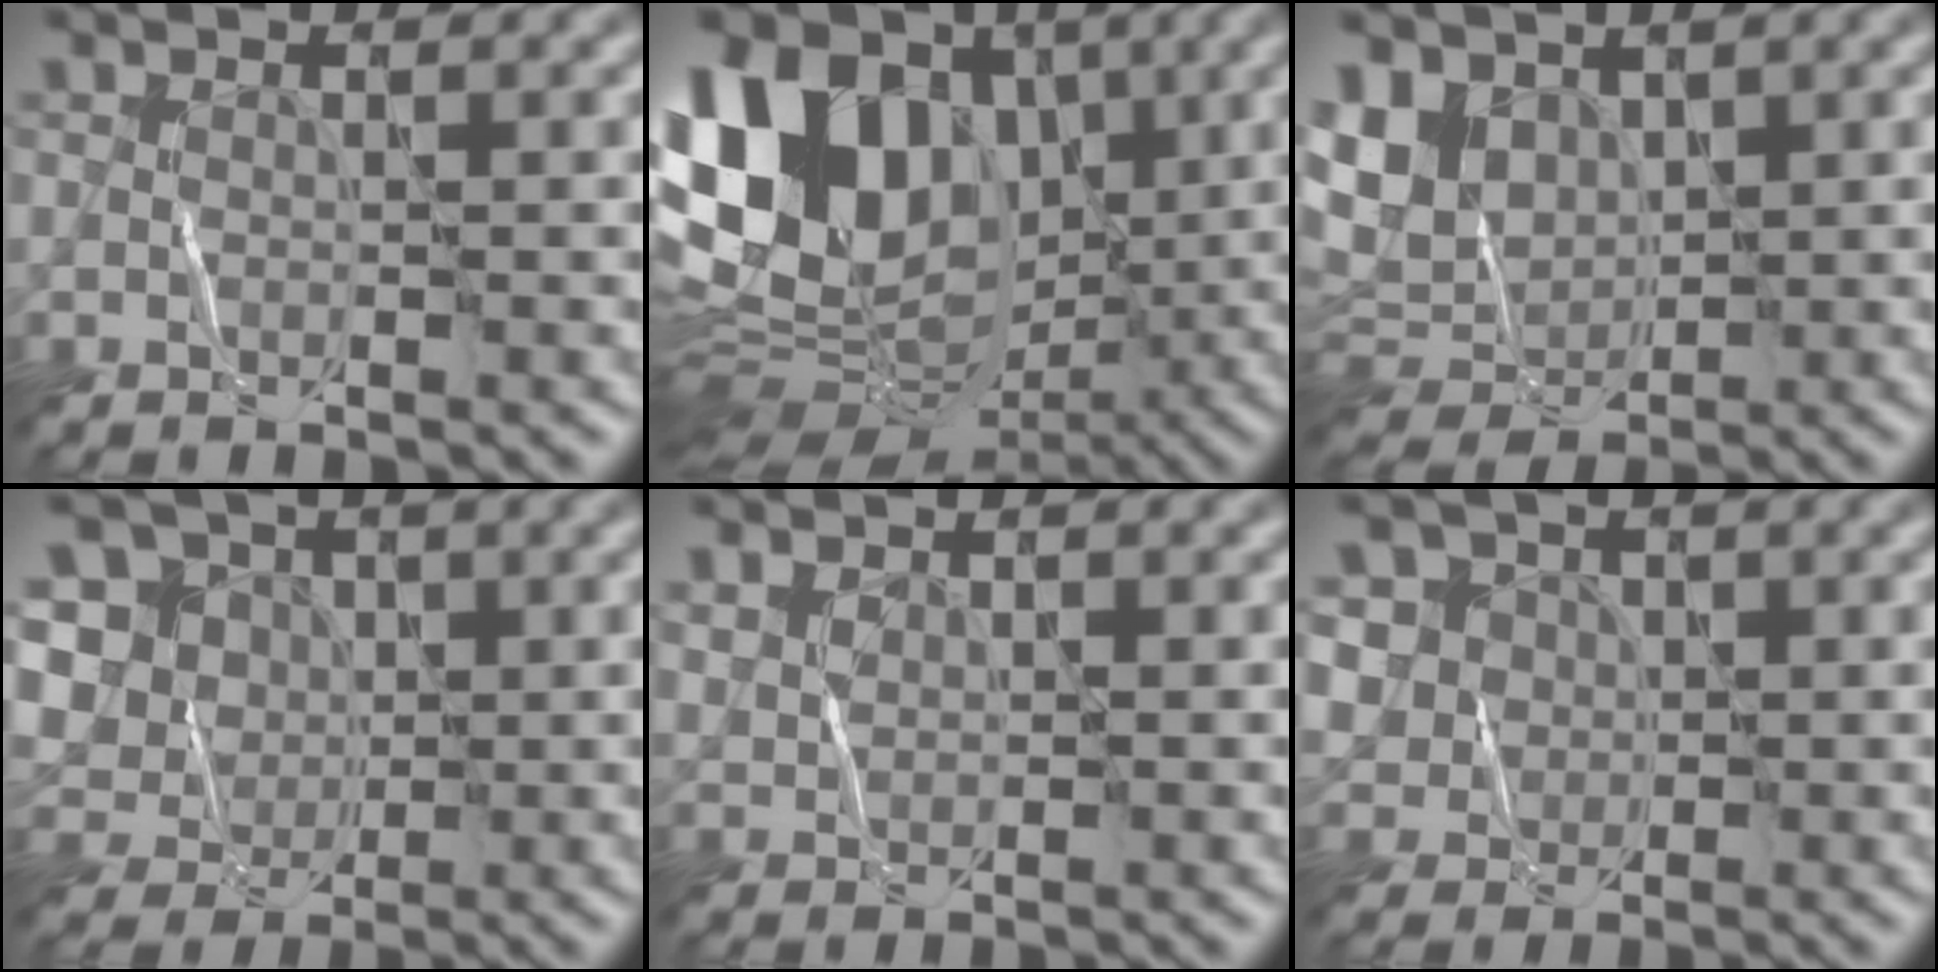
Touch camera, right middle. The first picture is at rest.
{"total": 14.6, "force": [3.0, 10.9, 9.2], "torque": [-0.179, 0.027, 0.037]}
{"total": 7.3, "force": [2.2, 5.4, 4.4], "torque": [-0.095, 0.004, 0.044]}
{"total": 10.3, "force": [2.7, 8.9, 4.4], "torque": [-0.109, 0.030, 0.031]}
{"total": 1.5, "force": [1.0, 0.9, 0.6], "torque": [-0.015, 0.000, 0.026]}
{"total": 5.3, "force": [2.2, 4.5, 1.7], "torque": [-0.032, 0.010, 0.035]}